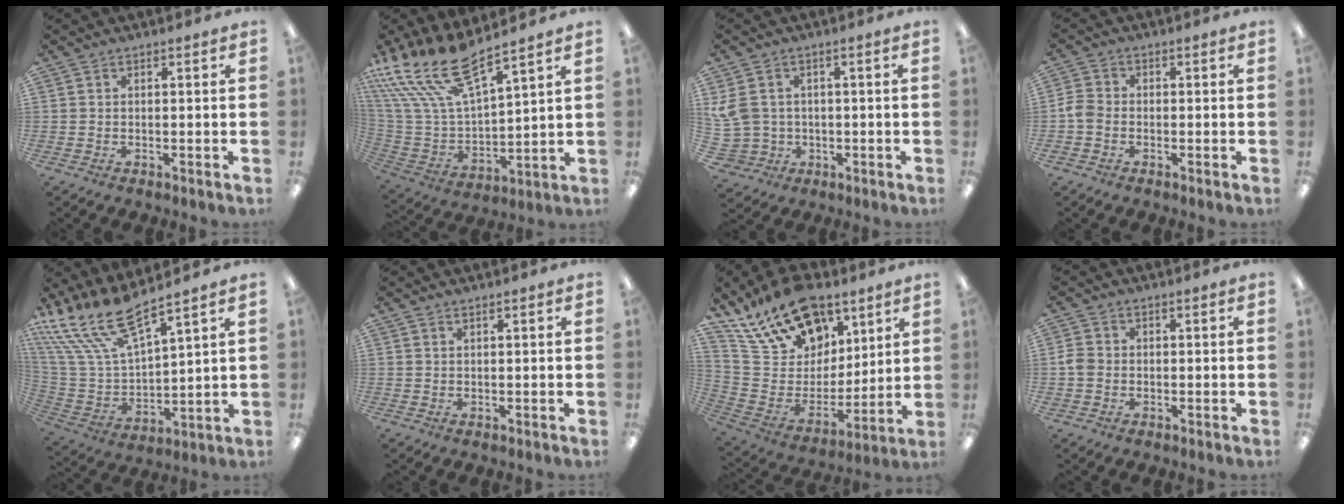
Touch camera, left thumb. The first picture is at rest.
{"total": 18.2, "force": [13.8, 5.4, 10.7], "torque": [-0.269, -0.091, 0.248]}
{"total": 7.2, "force": [1.0, 6.6, 2.6], "torque": [-0.081, 0.003, 0.022]}
{"total": 3.2, "force": [-1.1, 2.4, 1.8], "torque": [-0.036, 0.007, -0.021]}
{"total": 17.3, "force": [13.1, 5.1, 10.1], "torque": [-0.258, -0.086, 0.236]}
{"total": 0.7, "force": [0.5, 0.1, 0.4], "torque": [-0.009, 0.001, 0.009]}
{"total": 21.3, "force": [14.9, 12.3, 9.0], "torque": [-0.163, -0.087, 0.273]}
{"total": 2.8, "force": [-0.4, 2.4, 1.3], "torque": [-0.024, 0.006, -0.008]}